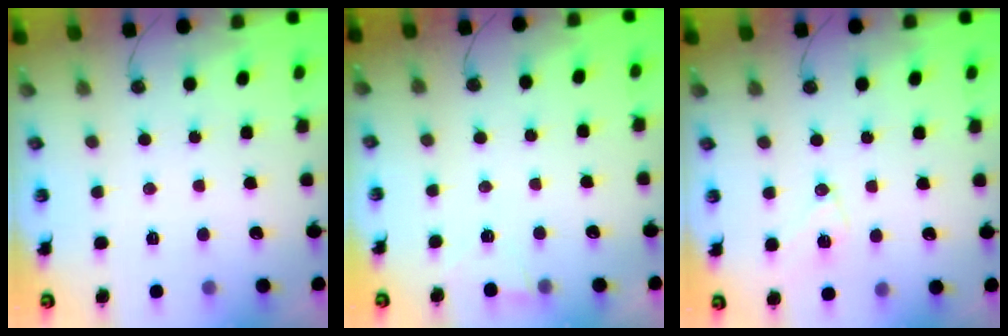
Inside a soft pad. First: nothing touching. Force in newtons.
{"total": 2.7, "press": 2.3, "slide": 1.5}
{"total": 8.4, "press": 8.0, "slide": 2.6}